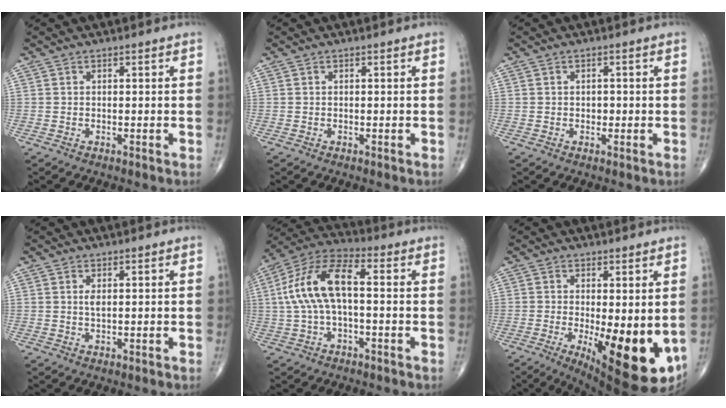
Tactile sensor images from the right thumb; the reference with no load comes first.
{"total": 0.0}
{"total": 1.3, "force": [-0.2, 1.0, 0.8], "torque": [-0.005, 0.002, -0.004]}
{"total": 1.4, "force": [0.3, 0.5, 1.2], "torque": [-0.025, -0.002, 0.007]}
{"total": 15.5, "force": [0.9, 7.1, 13.7], "torque": [-0.274, 0.048, 0.008]}
{"total": 16.4, "force": [-3.3, 5.8, 14.9], "torque": [-0.182, -0.028, -0.024]}